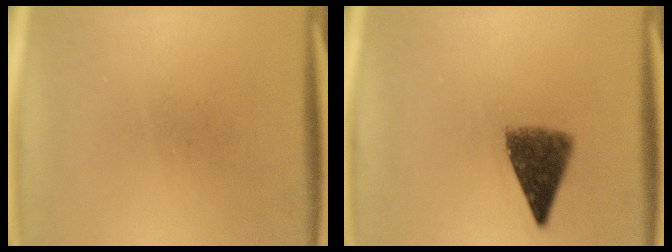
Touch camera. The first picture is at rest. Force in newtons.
{"total": 7.2}